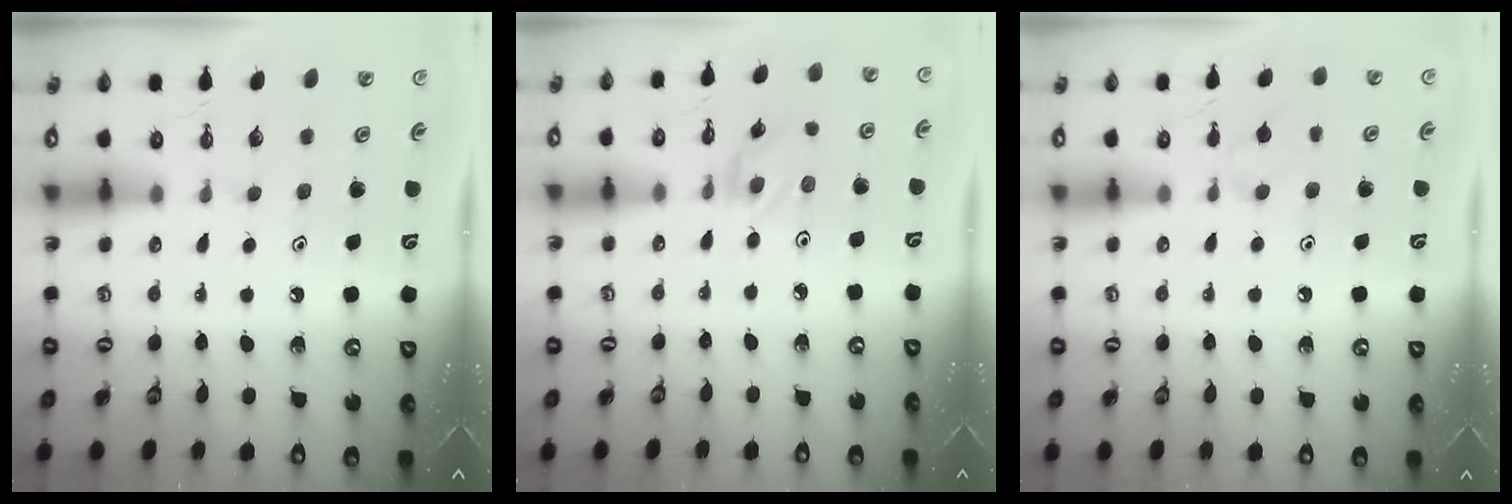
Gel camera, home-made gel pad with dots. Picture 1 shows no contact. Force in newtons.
{"total": 0.5, "press": 0.5, "slide": 0.1}
{"total": 3.3, "press": 3.3, "slide": 0.7}